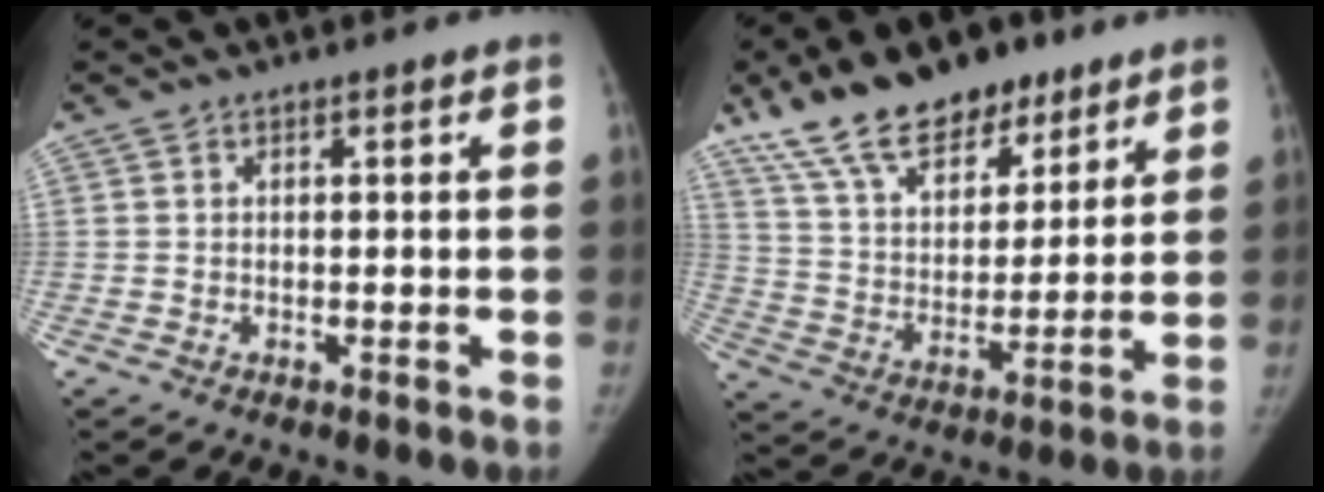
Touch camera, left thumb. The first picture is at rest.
{"total": 18.7, "force": [13.2, 9.4, 9.4], "torque": [-0.125, -0.046, 0.232]}